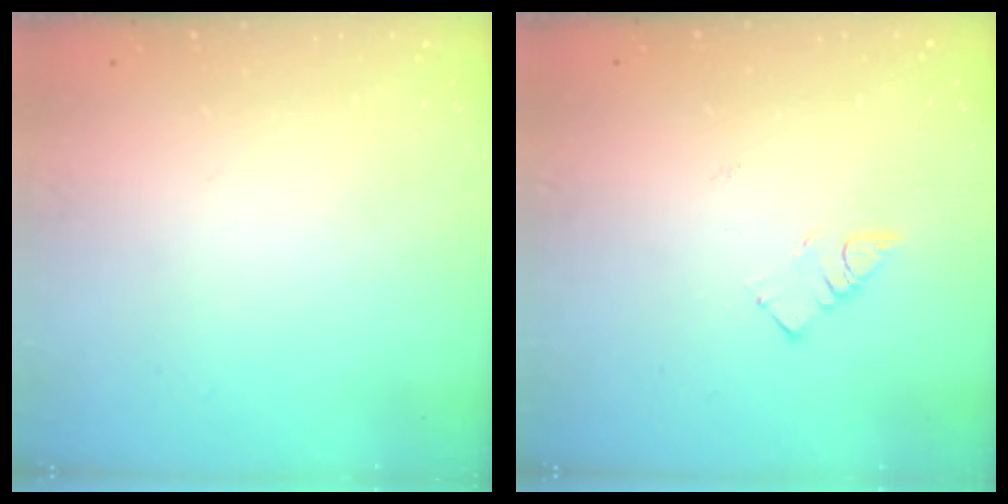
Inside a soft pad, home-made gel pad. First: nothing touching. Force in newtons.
{"total": 3.6, "press": 3.5, "slide": 0.5}